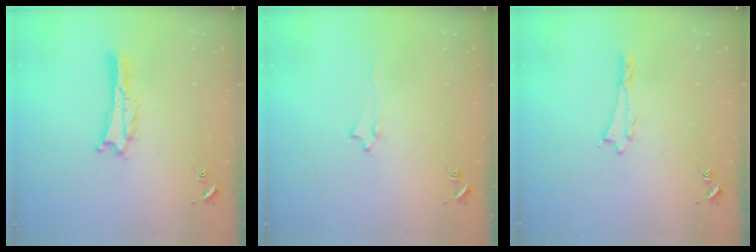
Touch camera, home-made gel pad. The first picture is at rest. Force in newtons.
{"total": 1.6, "press": 1.5, "slide": 0.2}
{"total": 0.0}